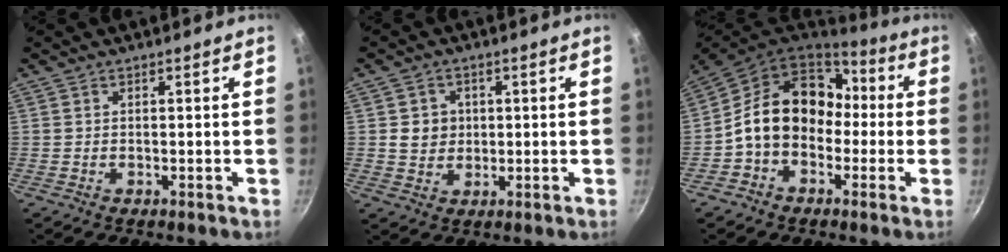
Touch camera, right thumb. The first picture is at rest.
{"total": 4.6, "force": [0.6, 4.2, 1.7], "torque": [-0.005, 0.003, 0.012]}
{"total": 16.2, "force": [-0.6, 12.7, 10.1], "torque": [-0.133, 0.055, -0.026]}